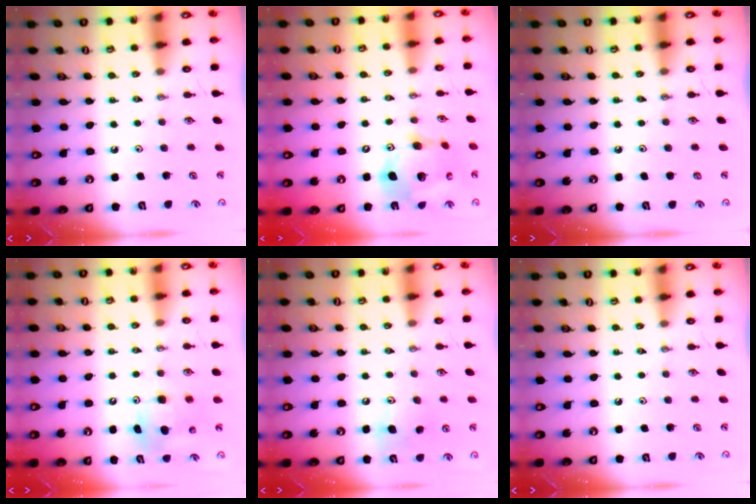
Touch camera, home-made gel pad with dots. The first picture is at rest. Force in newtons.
{"total": 15.8, "press": 15.5, "slide": 3.0}
{"total": 1.4, "press": 0.2, "slide": 1.4}
{"total": 8.1, "press": 8.0, "slide": 0.8}
{"total": 7.4, "press": 7.1, "slide": 2.2}
{"total": 0.0}